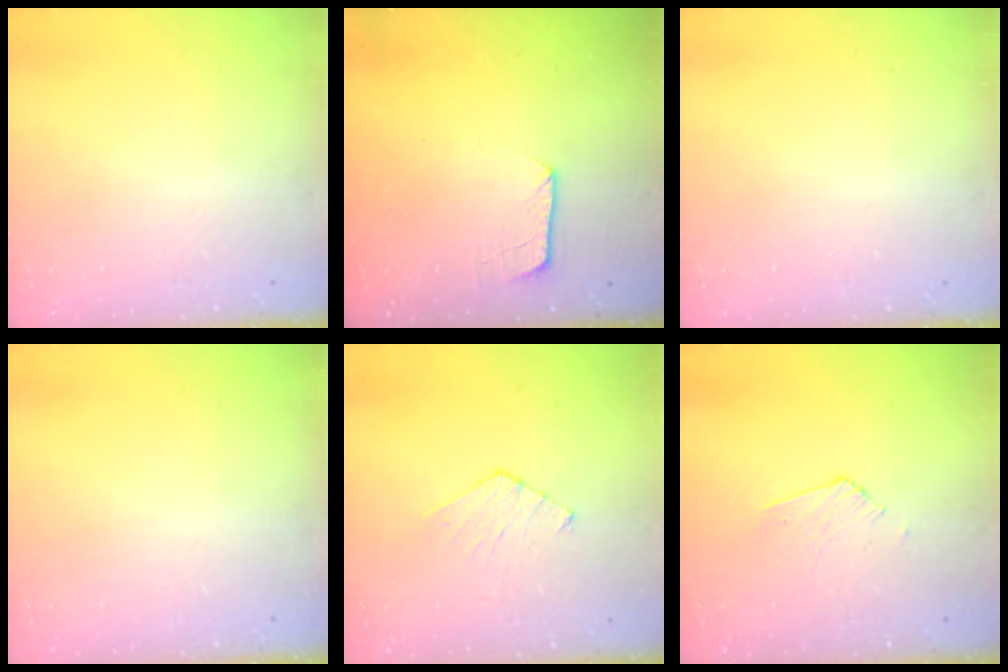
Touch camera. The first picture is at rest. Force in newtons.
{"total": 5.9, "press": 5.8, "slide": 0.6}
{"total": 0.0}
{"total": 0.0}
{"total": 3.5, "press": 3.5, "slide": 0.4}
{"total": 2.7, "press": 2.7, "slide": 0.2}